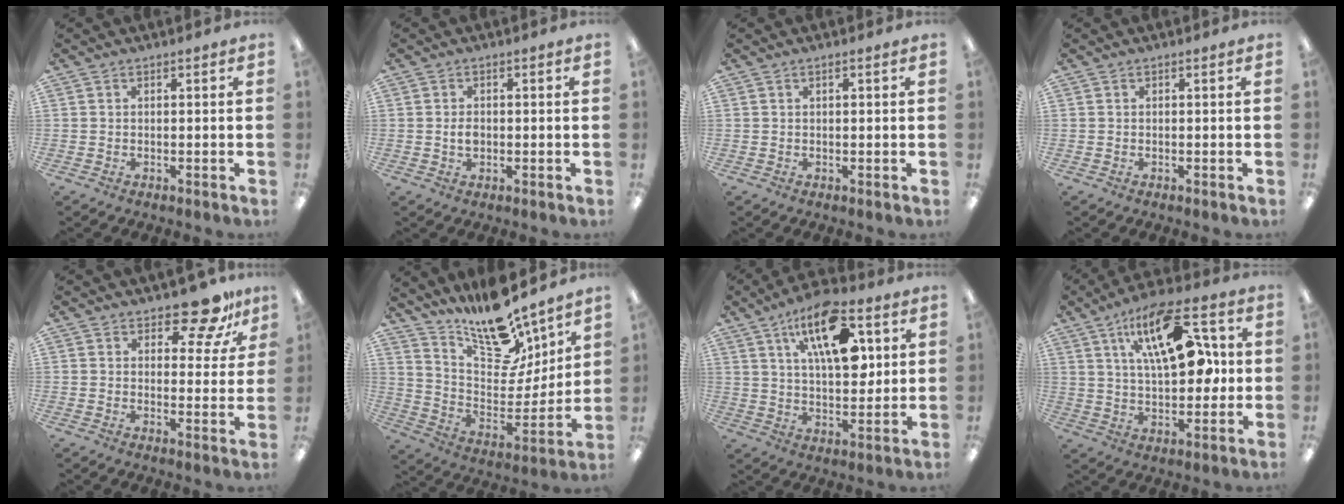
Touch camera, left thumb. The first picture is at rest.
{"total": 2.3, "force": [-0.1, 1.6, 1.6], "torque": [-0.022, 0.000, -0.004]}
{"total": 0.6, "force": [0.4, 0.2, 0.4], "torque": [-0.010, 0.002, 0.006]}
{"total": 0.0}
{"total": 10.3, "force": [7.9, 4.3, 5.0], "torque": [-0.050, -0.054, 0.136]}
{"total": 18.4, "force": [15.9, 5.9, 7.2], "torque": [-0.134, -0.128, 0.280]}
{"total": 17.9, "force": [8.3, 8.4, 13.5], "torque": [-0.208, -0.019, 0.138]}
{"total": 20.7, "force": [7.7, 10.0, 16.4], "torque": [-0.265, -0.016, 0.123]}